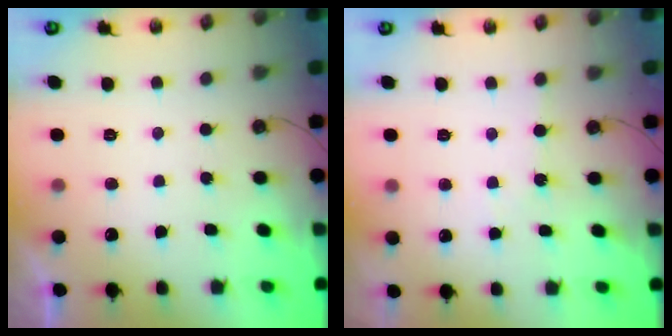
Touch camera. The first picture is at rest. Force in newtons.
{"total": 2.2, "press": 2.2, "slide": 0.3}